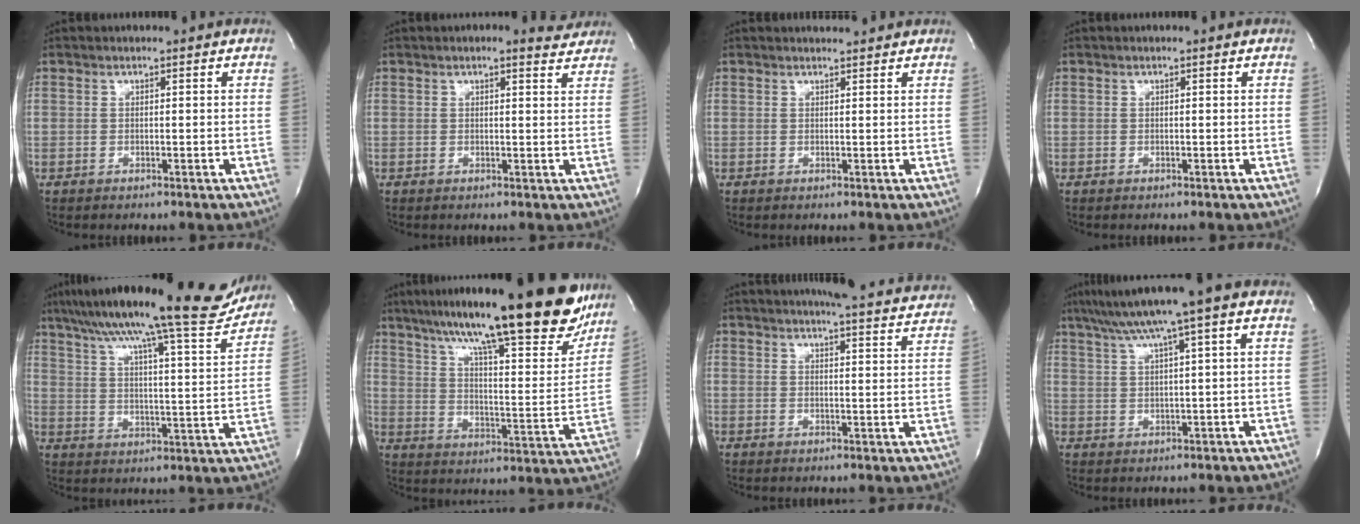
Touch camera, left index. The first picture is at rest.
{"total": 2.8, "force": [2.5, 0.8, 1.0], "torque": [-0.017, -0.001, 0.017]}
{"total": 1.8, "force": [1.8, 0.2, 0.2], "torque": [-0.010, 0.006, 0.026]}
{"total": 0.0}
{"total": 22.9, "force": [19.6, 1.1, 11.8], "torque": [-0.189, -0.014, 0.274]}
{"total": 26.8, "force": [20.6, 4.0, 16.6], "torque": [-0.256, -0.008, 0.296]}
{"total": 17.1, "force": [15.9, 1.4, 6.0], "torque": [-0.084, -0.010, 0.188]}
{"total": 9.5, "force": [5.9, -0.9, 7.4], "torque": [-0.123, 0.031, 0.095]}